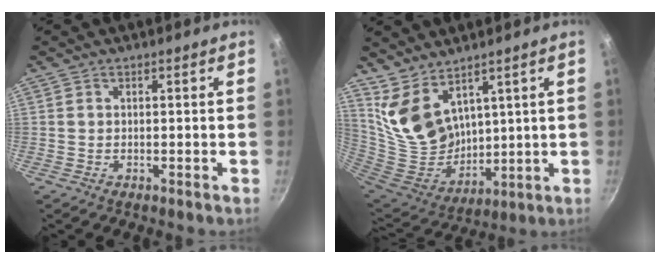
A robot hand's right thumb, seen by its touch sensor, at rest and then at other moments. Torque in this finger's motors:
{"motor_torque": [-1.40, 1.70, 0.42, 0.21, 0.09]}